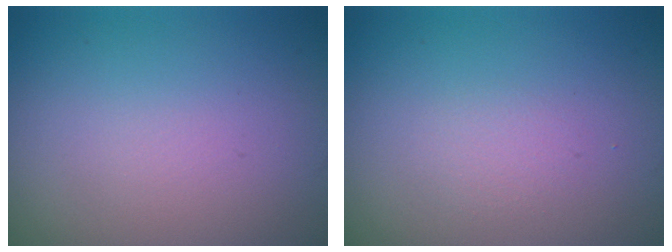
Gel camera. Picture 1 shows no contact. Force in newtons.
{"total": 1.0, "press": 0.9, "slide": 0.1}